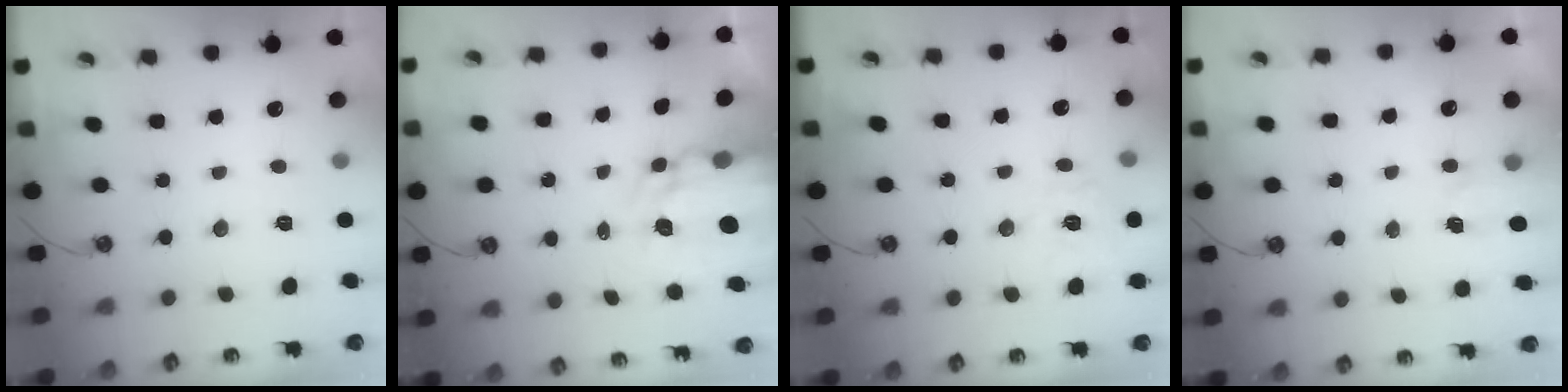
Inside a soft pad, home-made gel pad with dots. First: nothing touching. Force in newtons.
{"total": 6.3, "press": 6.3, "slide": 0.5}
{"total": 10.2, "press": 10.1, "slide": 1.2}
{"total": 2.2, "press": 2.2, "slide": 0.4}